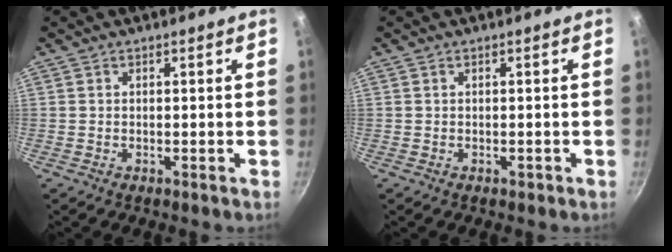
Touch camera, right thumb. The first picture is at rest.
{"total": 0.5, "force": [-0.2, 0.4, 0.3], "torque": [0.002, 0.001, -0.002]}